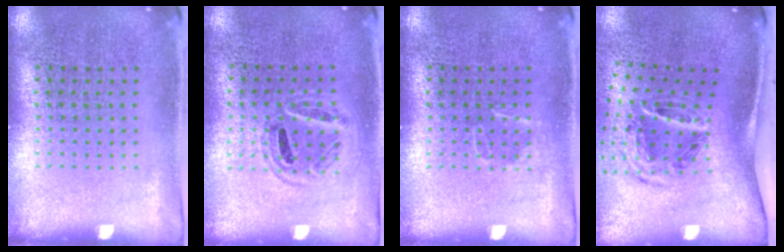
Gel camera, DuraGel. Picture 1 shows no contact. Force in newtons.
{"total": 0.9, "press": 0.9, "slide": 0.1}
{"total": 0.6, "press": 0.6, "slide": 0.2}
{"total": 2.1, "press": 1.2, "slide": 1.7}